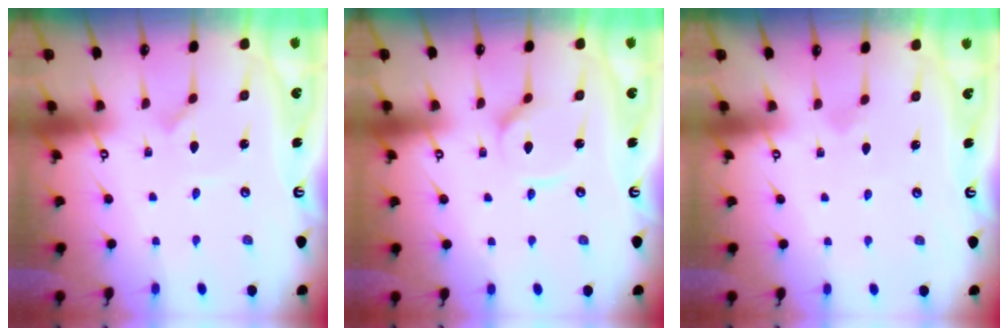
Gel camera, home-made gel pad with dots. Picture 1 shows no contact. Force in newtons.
{"total": 5.4, "press": 5.4, "slide": 0.6}
{"total": 1.9, "press": 1.9, "slide": 0.1}